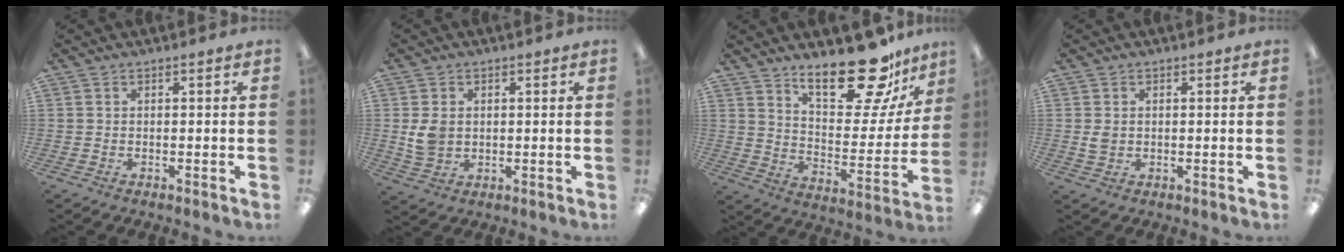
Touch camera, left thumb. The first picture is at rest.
{"total": 5.6, "force": [0.7, 4.6, 3.1], "torque": [-0.050, 0.001, 0.014]}
{"total": 21.8, "force": [16.4, 7.8, 11.9], "torque": [-0.165, -0.116, 0.273]}
{"total": 2.4, "force": [0.2, 2.1, 1.1], "torque": [-0.014, 0.001, 0.001]}